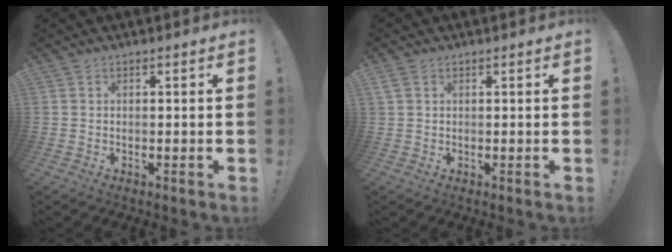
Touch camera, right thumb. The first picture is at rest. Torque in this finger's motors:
{"motor_torque": [0.52, 1.86, 0.94, 0.75, 0.41]}